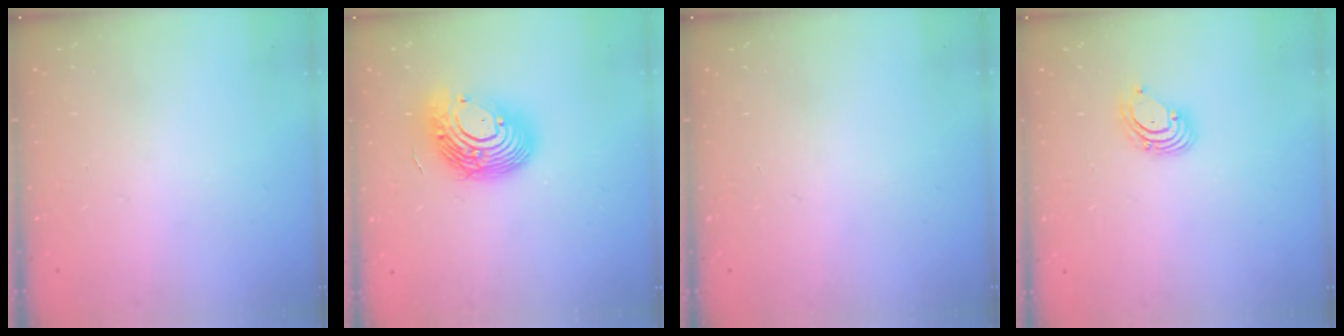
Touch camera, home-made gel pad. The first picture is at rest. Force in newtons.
{"total": 15.5, "press": 15.5, "slide": 1.4}
{"total": 0.0}
{"total": 2.7, "press": 2.7, "slide": 0.3}